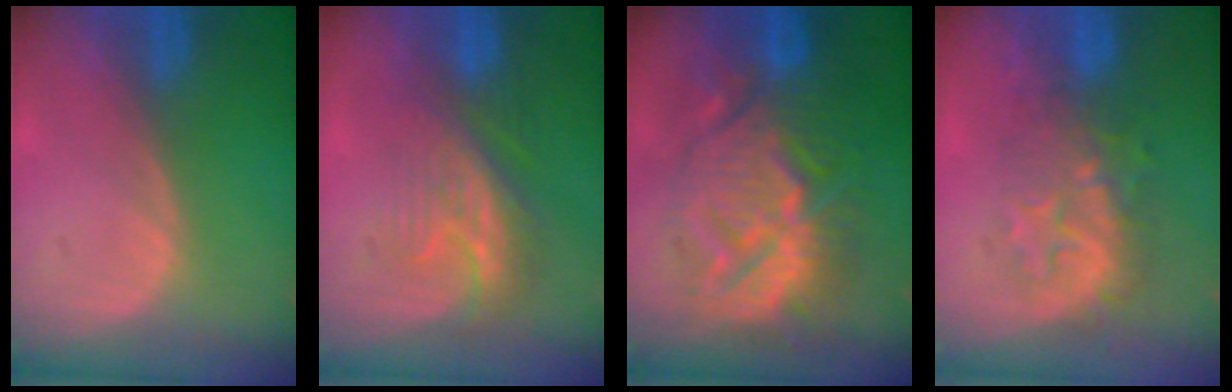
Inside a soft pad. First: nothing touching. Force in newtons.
{"total": 7.6, "press": 7.1, "slide": 2.7}
{"total": 13.7, "press": 13.7, "slide": 1.3}
{"total": 7.9, "press": 7.8, "slide": 1.6}